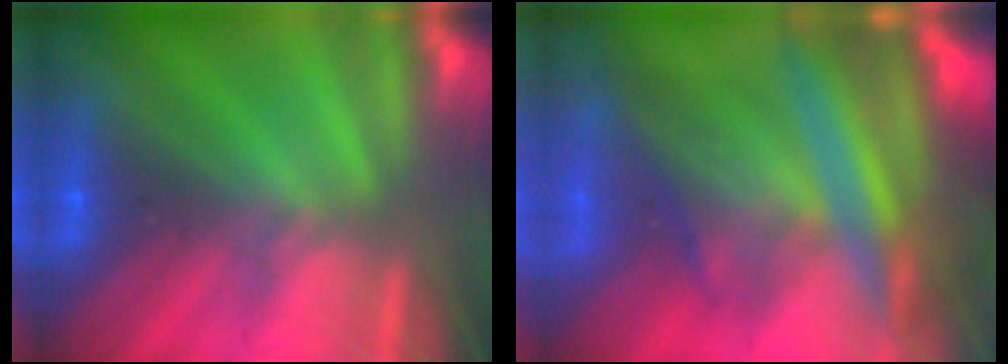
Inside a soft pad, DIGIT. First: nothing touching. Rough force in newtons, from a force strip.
{"total": 7.6}